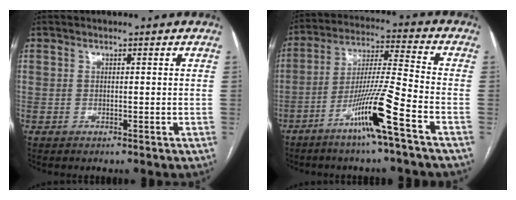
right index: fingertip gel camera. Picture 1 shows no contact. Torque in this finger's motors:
{"motor_torque": [1.50, -0.64, 0.52, 0.17]}